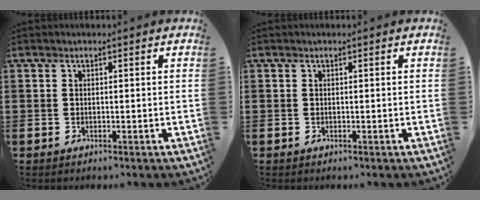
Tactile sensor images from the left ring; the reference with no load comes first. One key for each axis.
{"total": 0.0}